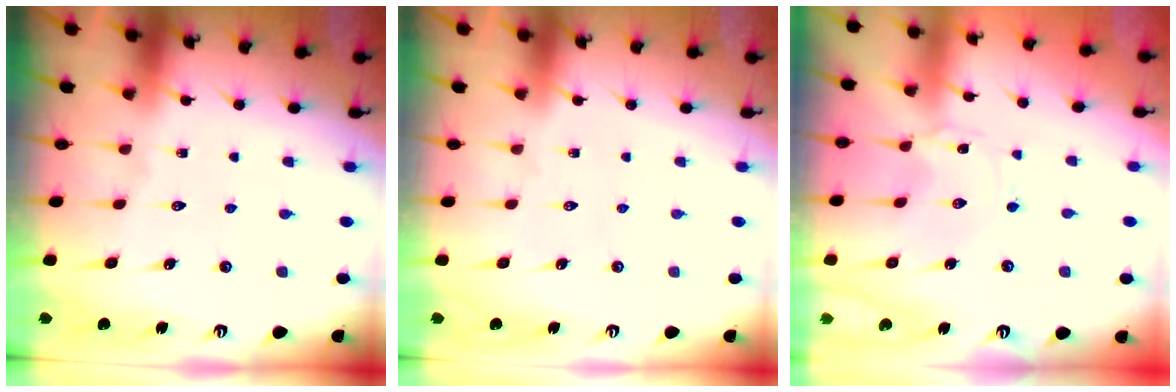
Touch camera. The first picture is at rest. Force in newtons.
{"total": 0.0}
{"total": 0.0}